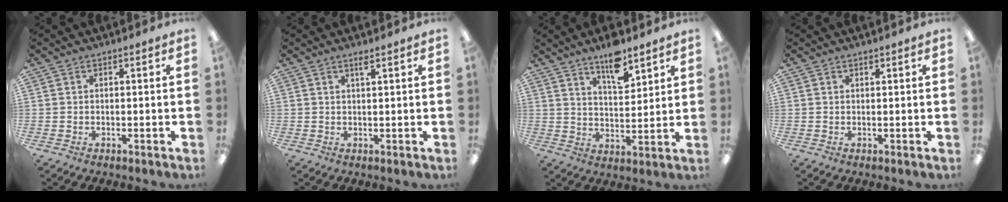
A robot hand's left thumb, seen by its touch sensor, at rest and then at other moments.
{"total": 1.8, "force": [1.4, 0.1, 1.1], "torque": [-0.025, -0.001, 0.024]}
{"total": 10.0, "force": [7.6, 3.5, 5.5], "torque": [-0.078, -0.048, 0.128]}
{"total": 0.8, "force": [0.7, 0.1, 0.2], "torque": [-0.006, 0.000, 0.013]}